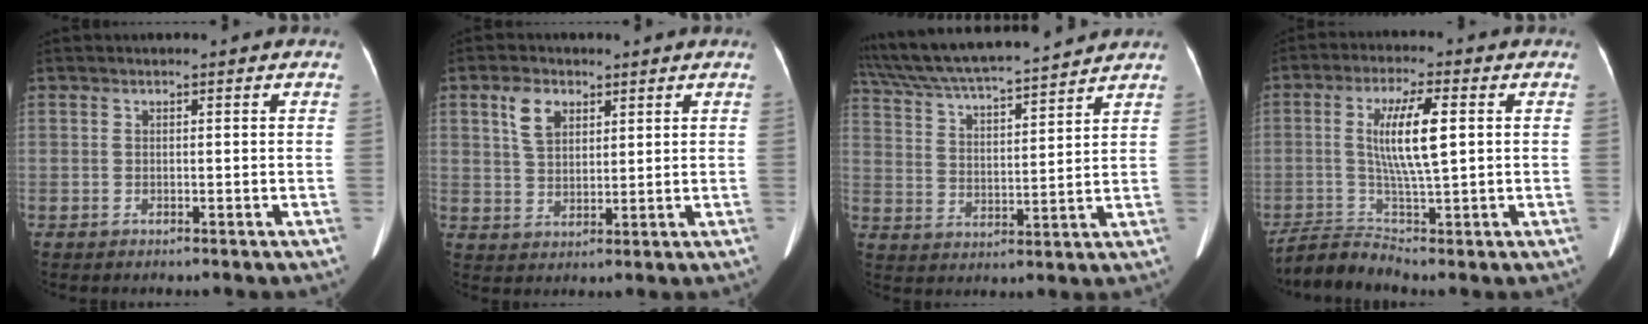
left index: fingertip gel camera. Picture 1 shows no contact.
{"total": 4.6, "force": [2.2, 2.8, 2.9], "torque": [-0.058, 0.006, 0.053]}
{"total": 17.8, "force": [16.2, 1.0, 7.4], "torque": [-0.135, 0.021, 0.267]}
{"total": 8.4, "force": [-1.0, 0.9, 8.3], "torque": [-0.175, 0.010, -0.011]}